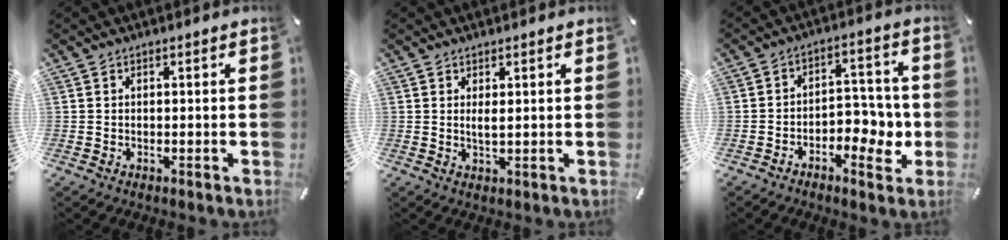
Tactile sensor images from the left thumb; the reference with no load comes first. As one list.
[{"total": 2.2, "force": [0.6, 0.4, 2.1], "torque": [-0.042, -0.001, 0.009]}, {"total": 8.1, "force": [-3.4, 4.9, 5.5], "torque": [-0.059, 0.012, -0.059]}]